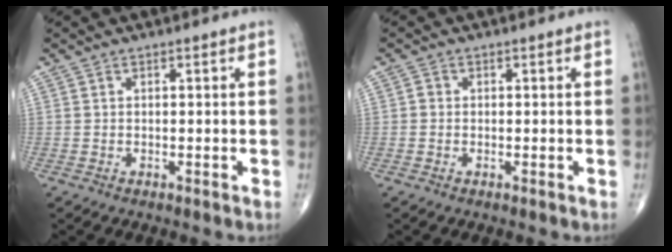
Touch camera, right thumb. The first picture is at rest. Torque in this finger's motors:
{"motor_torque": [-0.22, 0.05, -0.11, -0.22, 0.00]}